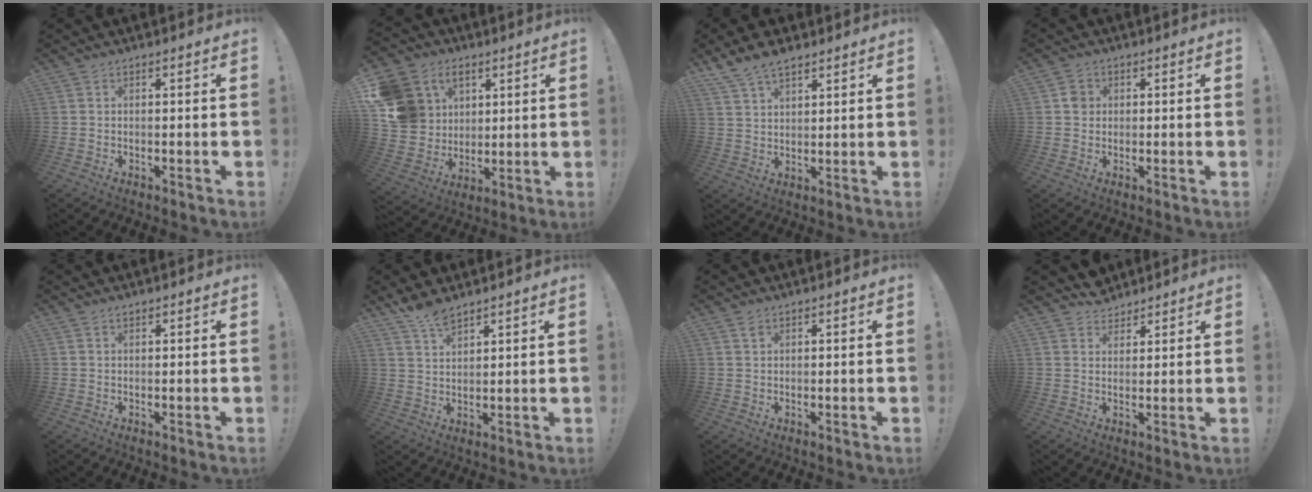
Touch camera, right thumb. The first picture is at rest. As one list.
[{"total": 15.0, "force": [4.8, 13.4, 4.7], "torque": [-0.086, -0.017, 0.117]}, {"total": 7.5, "force": [5.7, 3.5, 3.3], "torque": [-0.065, -0.023, 0.110]}, {"total": 3.3, "force": [0.4, 3.0, 1.2], "torque": [-0.004, 0.000, 0.004]}, {"total": 0.7, "force": [0.6, 0.3, 0.2], "torque": [-0.001, -0.002, 0.011]}, {"total": 5.9, "force": [4.9, 2.0, 2.7], "torque": [-0.053, -0.030, 0.091]}, {"total": 1.1, "force": [0.7, 0.6, 0.5], "torque": [0.003, -0.006, 0.011]}, {"total": 4.5, "force": [3.9, 2.3, 0.1], "torque": [0.000, -0.024, 0.075]}]